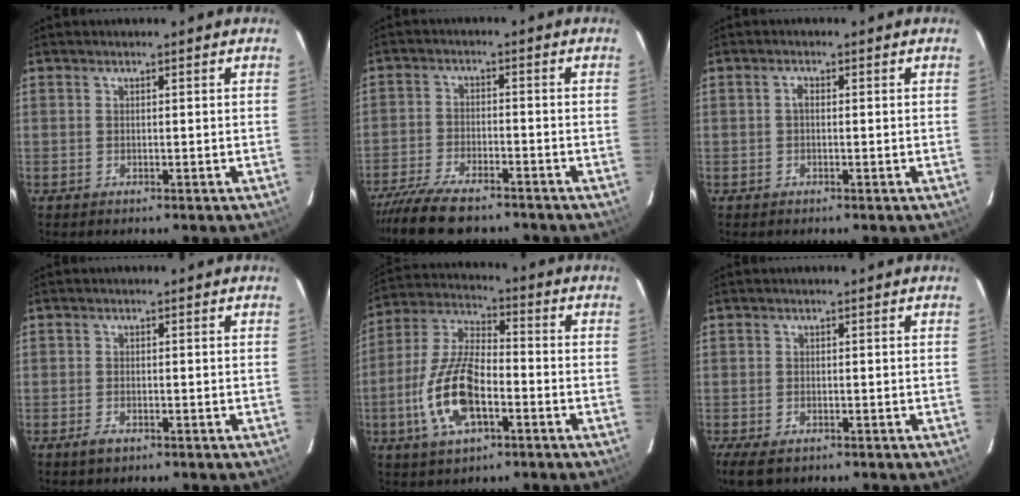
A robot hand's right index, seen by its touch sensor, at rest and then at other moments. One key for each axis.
{"total": 12.4, "fx": -10.5, "fy": 3.5, "fz": 5.7, "tx": -0.134, "ty": -0.026, "tz": -0.181}
{"total": 1.0, "fx": -0.1, "fy": 0.6, "fz": 0.8, "tx": -0.015, "ty": 0.006, "tz": -0.004}
{"total": 2.2, "fx": -1.3, "fy": 1.0, "fz": 1.3, "tx": -0.028, "ty": -0.004, "tz": -0.024}
{"total": 14.6, "fx": -4.8, "fy": 6.3, "fz": 12.2, "tx": -0.265, "ty": -0.001, "tz": -0.090}
{"total": 4.8, "fx": -2.9, "fy": 2.6, "fz": 2.8, "tx": -0.066, "ty": -0.018, "tz": -0.052}